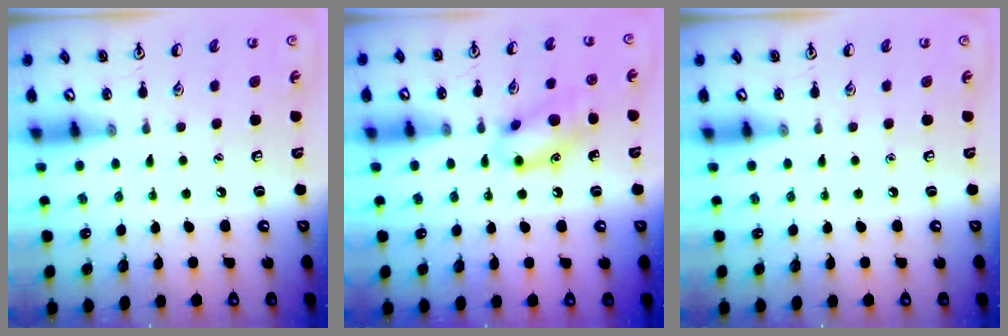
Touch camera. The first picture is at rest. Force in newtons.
{"total": 12.3, "press": 12.2, "slide": 1.1}
{"total": 0.0}